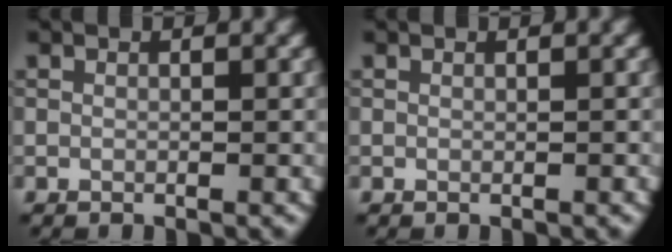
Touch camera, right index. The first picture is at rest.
{"total": 0.0}